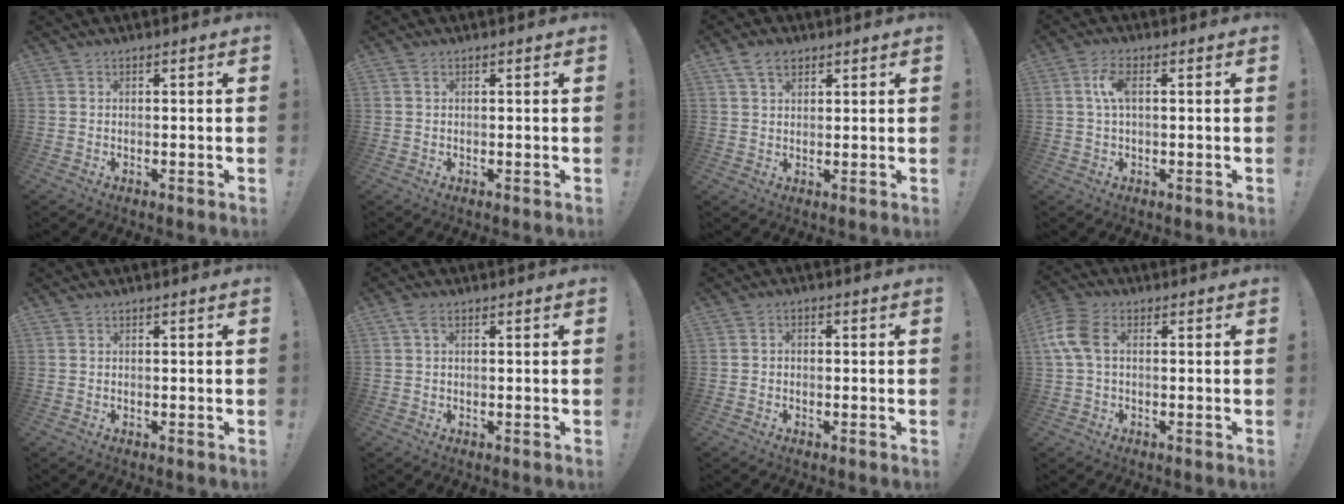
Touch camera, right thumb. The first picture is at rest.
{"total": 0.8, "force": [0.4, 0.4, 0.6], "torque": [-0.020, 0.004, 0.009]}
{"total": 5.2, "force": [3.1, 3.3, 2.6], "torque": [-0.051, -0.004, 0.059]}
{"total": 5.5, "force": [0.8, 2.3, 4.9], "torque": [-0.091, 0.010, 0.015]}
{"total": 0.0}
{"total": 2.5, "force": [0.9, 1.2, 1.9], "torque": [-0.040, 0.004, 0.017]}
{"total": 1.5, "force": [-0.9, 1.0, 0.7], "torque": [-0.009, 0.007, -0.017]}
{"total": 8.1, "force": [1.0, 4.6, 6.6], "torque": [-0.148, 0.008, 0.022]}